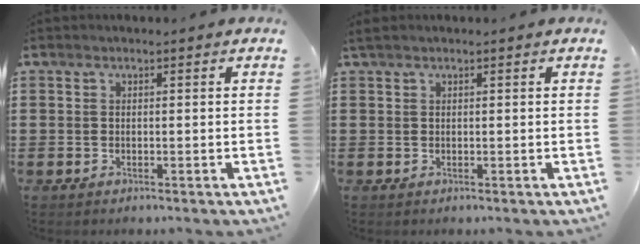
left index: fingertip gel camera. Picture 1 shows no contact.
{"total": 0.5, "force": [0.3, 0.1, 0.4], "torque": [-0.009, 0.001, 0.005]}